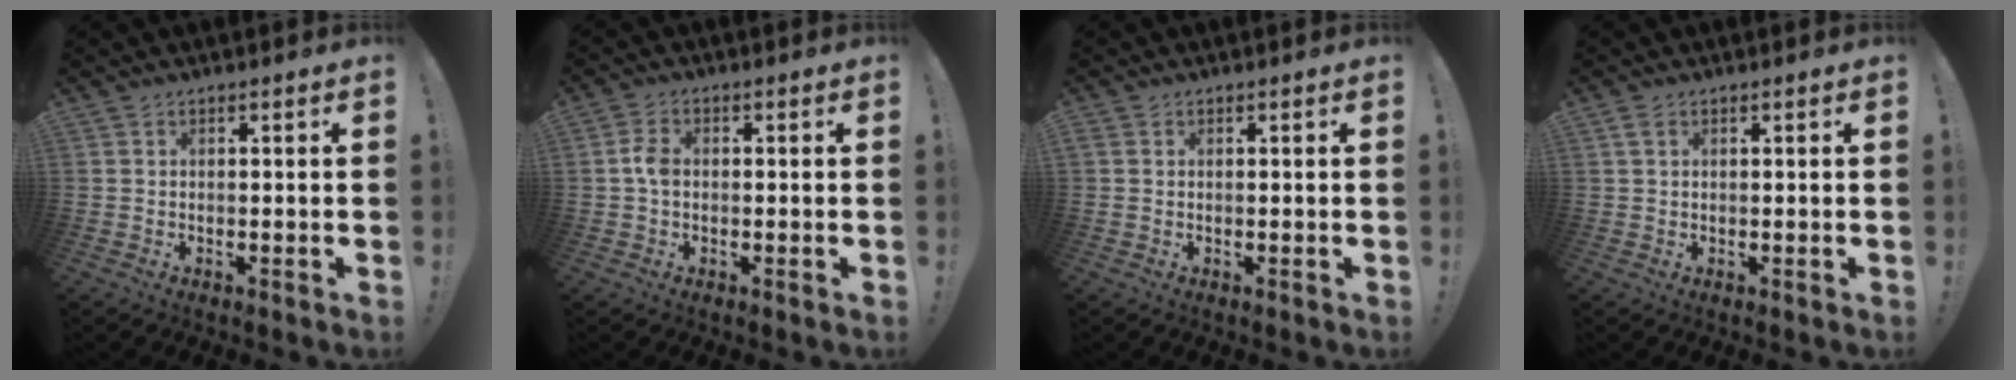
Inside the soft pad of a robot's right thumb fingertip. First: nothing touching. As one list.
[{"total": 4.0, "force": [-0.5, 2.7, 3.0], "torque": [-0.048, 0.011, -0.009]}, {"total": 0.6, "force": [0.1, 0.5, 0.3], "torque": [-0.006, 0.002, 0.002]}, {"total": 1.9, "force": [0.9, 0.9, 1.3], "torque": [-0.024, 0.001, 0.017]}]